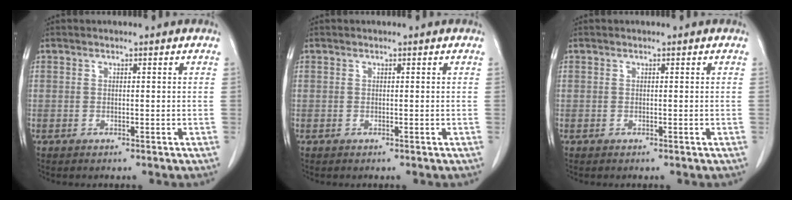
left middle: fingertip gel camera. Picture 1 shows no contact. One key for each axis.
{"total": 0.0}
{"total": 0.0}